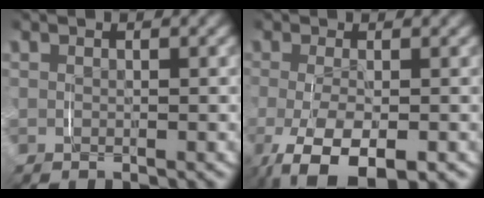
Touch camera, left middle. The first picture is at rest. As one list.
[{"total": 7.8, "force": [-3.7, 3.5, 6.0], "torque": [-0.135, -0.041, -0.036]}]